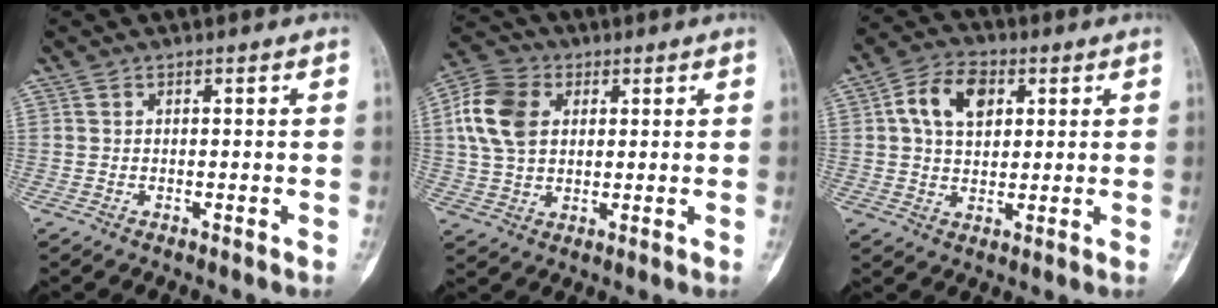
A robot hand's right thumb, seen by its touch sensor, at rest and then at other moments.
{"total": 11.9, "force": [2.7, 8.6, 7.8], "torque": [-0.143, 0.011, 0.046]}
{"total": 9.6, "force": [2.6, 6.4, 6.6], "torque": [-0.104, 0.006, 0.042]}